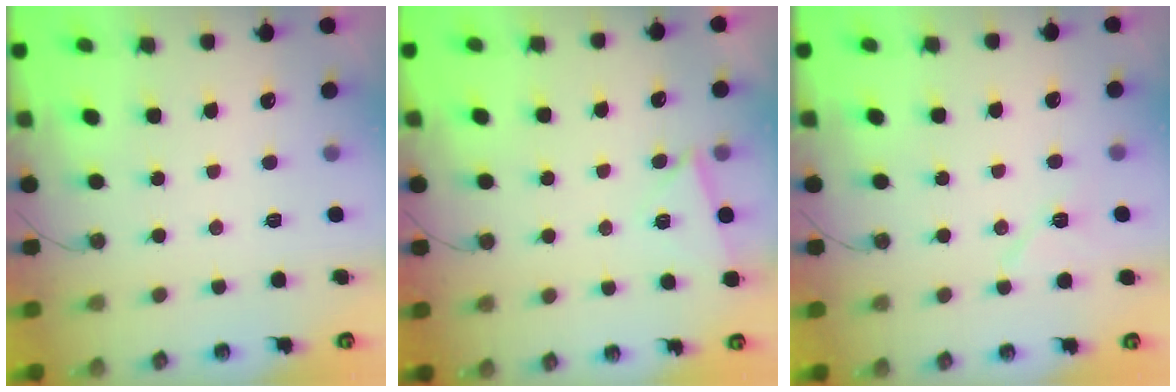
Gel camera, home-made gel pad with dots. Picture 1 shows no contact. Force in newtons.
{"total": 3.3, "press": 2.9, "slide": 1.6}
{"total": 6.8, "press": 6.6, "slide": 1.7}